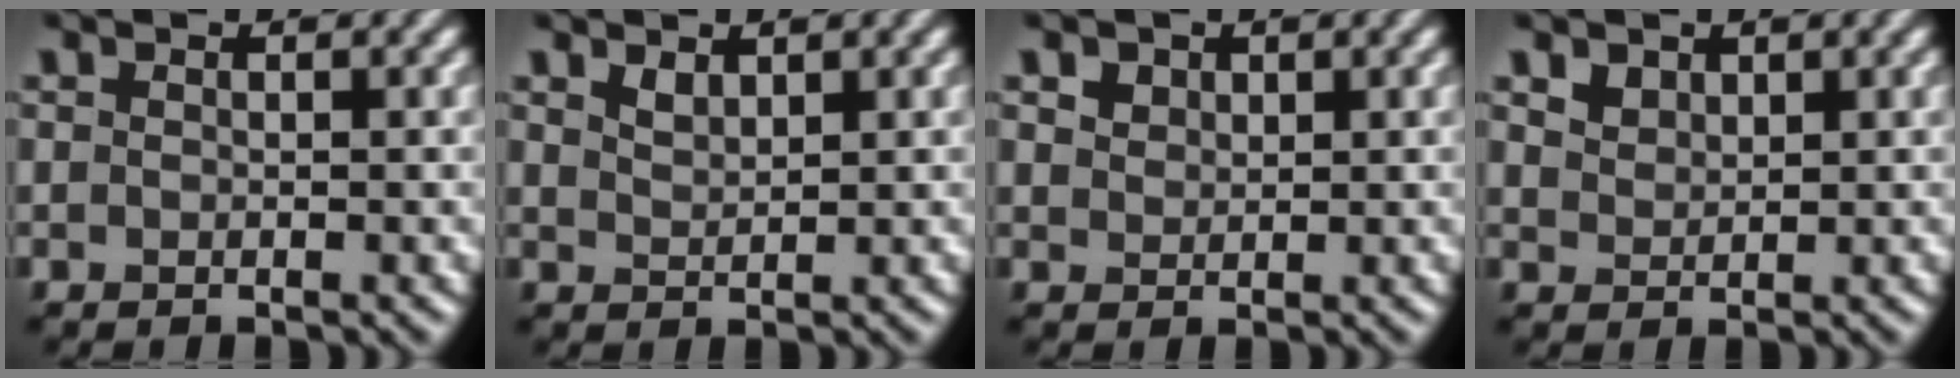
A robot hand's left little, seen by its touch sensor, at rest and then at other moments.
{"total": 1.3, "force": [1.0, 0.5, 0.5], "torque": [-0.014, -0.001, 0.024]}
{"total": 2.6, "force": [1.7, 1.6, 1.0], "torque": [-0.028, 0.008, 0.026]}
{"total": 1.8, "force": [1.3, 1.1, 0.6], "torque": [-0.017, -0.003, 0.030]}